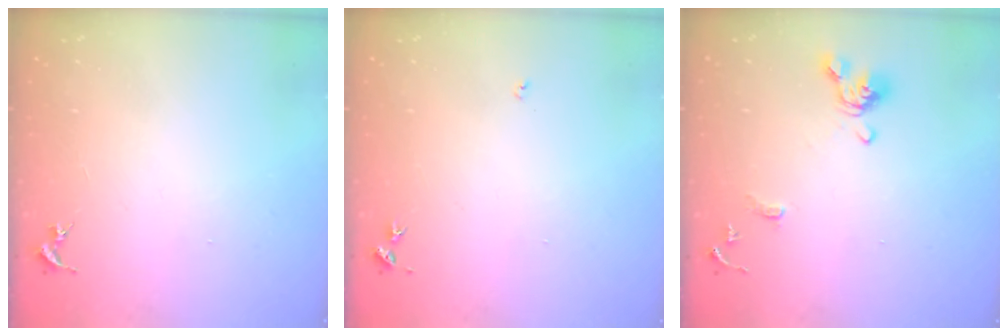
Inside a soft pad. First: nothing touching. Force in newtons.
{"total": 3.0, "press": 3.0, "slide": 0.4}
{"total": 11.3, "press": 11.2, "slide": 1.3}